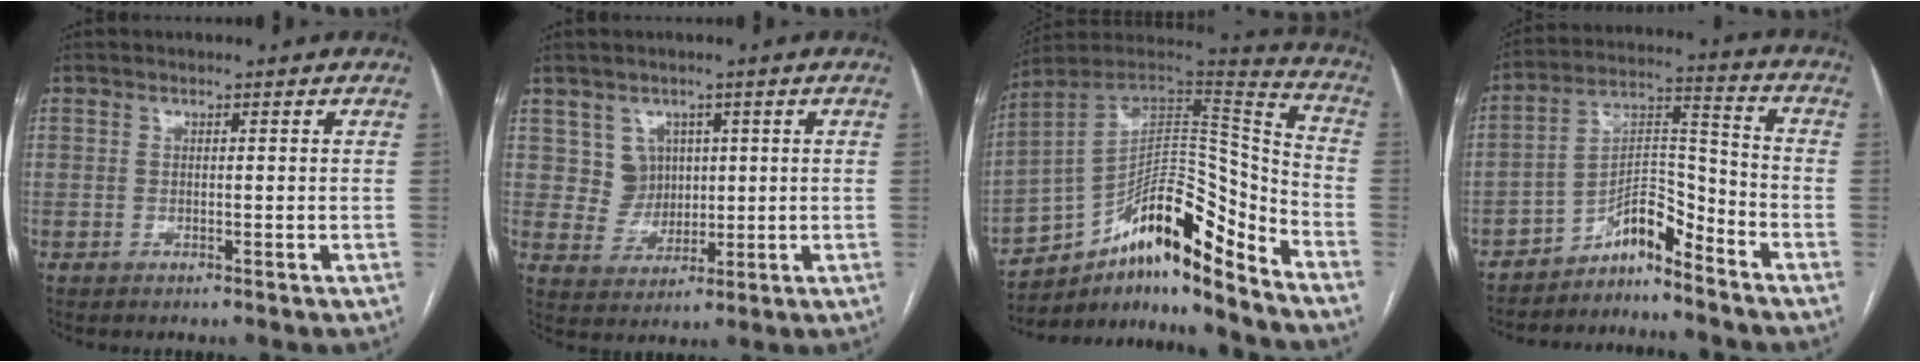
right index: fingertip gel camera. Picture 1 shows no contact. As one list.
[{"total": 4.9, "force": [1.8, 4.5, 0.5], "torque": [-0.007, 0.014, 0.041]}, {"total": 19.9, "force": [-13.1, 4.8, 14.2], "torque": [-0.230, 0.046, -0.214]}, {"total": 7.3, "force": [-6.4, 1.6, 3.3], "torque": [-0.054, 0.035, -0.111]}]